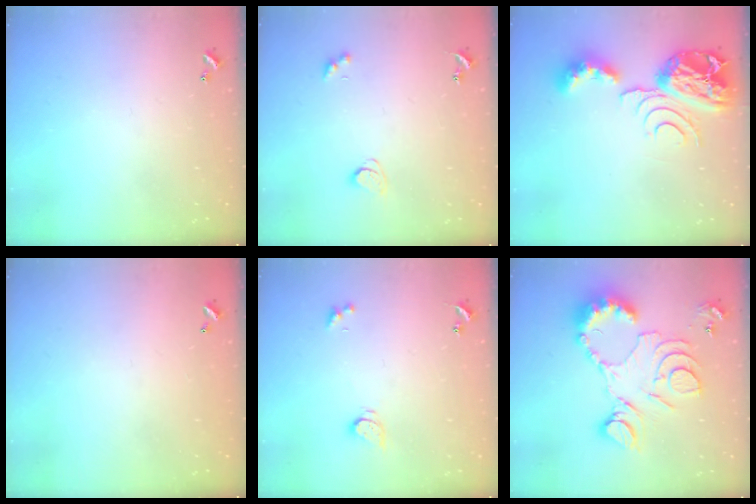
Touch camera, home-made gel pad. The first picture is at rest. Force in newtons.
{"total": 2.2, "press": 2.1, "slide": 0.7}
{"total": 14.2, "press": 14.1, "slide": 1.6}
{"total": 2.9, "press": 2.9, "slide": 0.1}
{"total": 2.4, "press": 2.3, "slide": 0.4}
{"total": 20.9, "press": 20.8, "slide": 1.7}